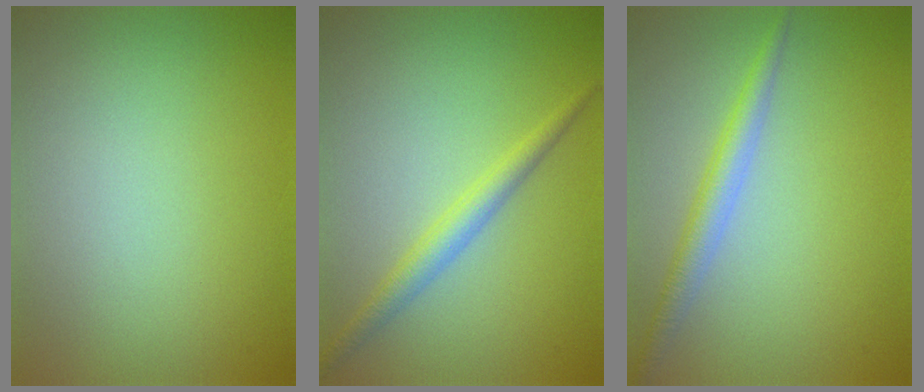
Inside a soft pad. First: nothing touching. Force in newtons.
{"total": 2.2, "press": 2.2, "slide": 0.1}
{"total": 2.5, "press": 2.5, "slide": 0.0}